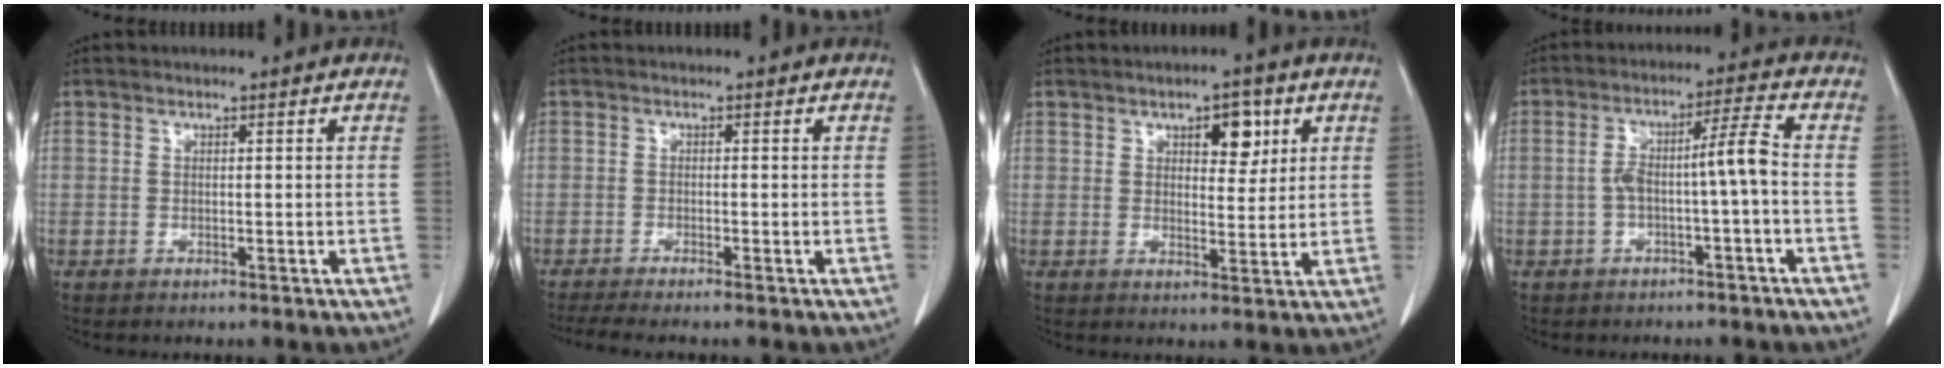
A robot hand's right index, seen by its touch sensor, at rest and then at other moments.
{"total": 5.7, "force": [-4.8, -0.2, 3.0], "torque": [-0.038, -0.012, -0.077]}
{"total": 5.1, "force": [2.4, 2.4, 3.9], "torque": [-0.050, 0.002, 0.035]}
{"total": 6.1, "force": [-1.3, 0.0, 5.9], "torque": [-0.109, 0.030, -0.017]}